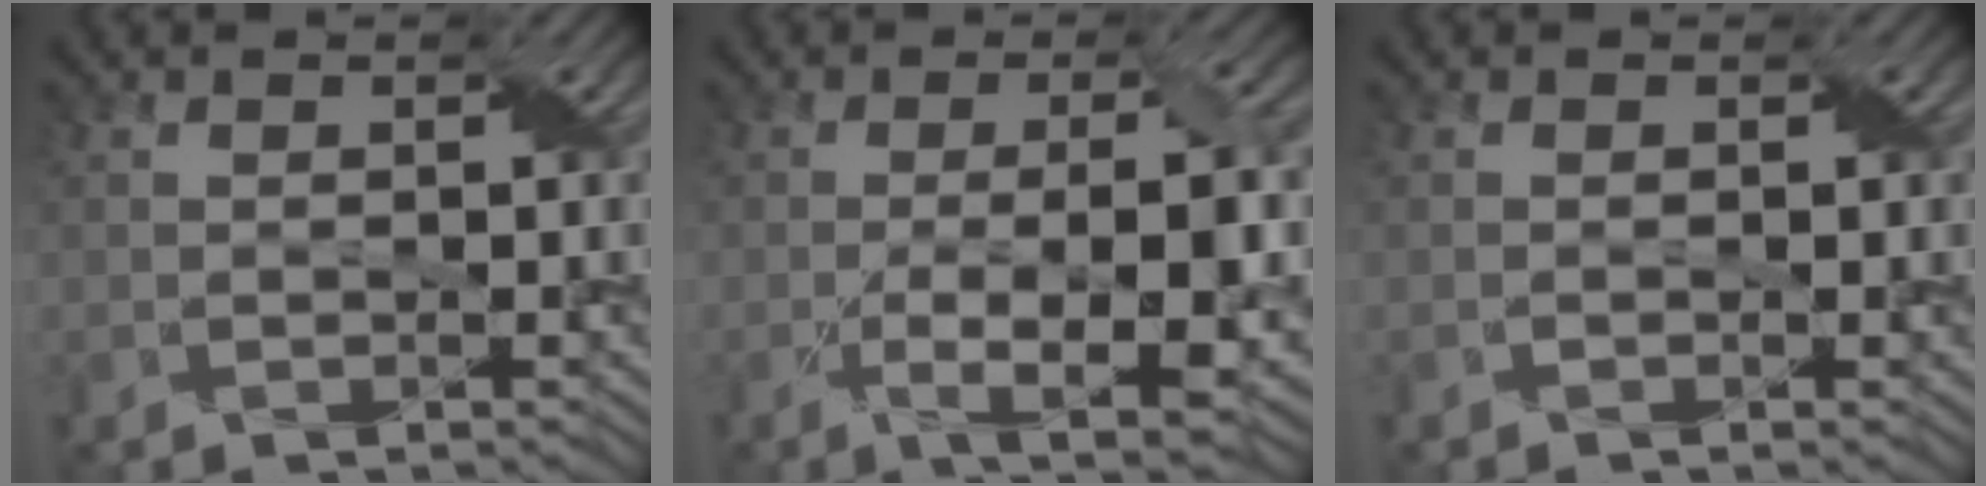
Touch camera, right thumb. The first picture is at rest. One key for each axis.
{"total": 9.4, "fx": -2.5, "fy": 2.1, "fz": 8.8, "tx": -0.146, "ty": 0.002, "tz": -0.034}
{"total": 0.7, "fx": -0.1, "fy": 0.1, "fz": 0.6, "tx": -0.010, "ty": -0.003, "tz": -0.003}